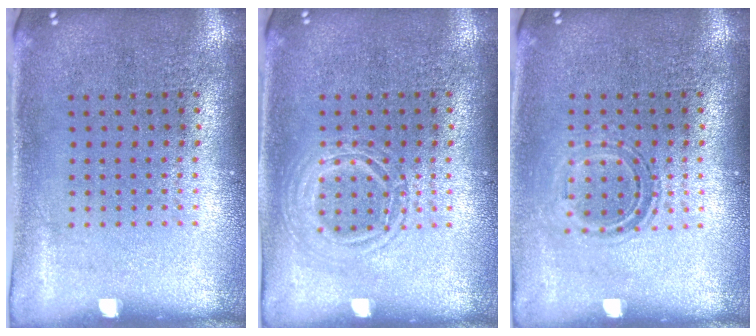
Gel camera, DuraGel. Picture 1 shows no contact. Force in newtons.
{"total": 2.0, "press": 2.0, "slide": 0.3}
{"total": 1.1, "press": 0.9, "slide": 0.7}